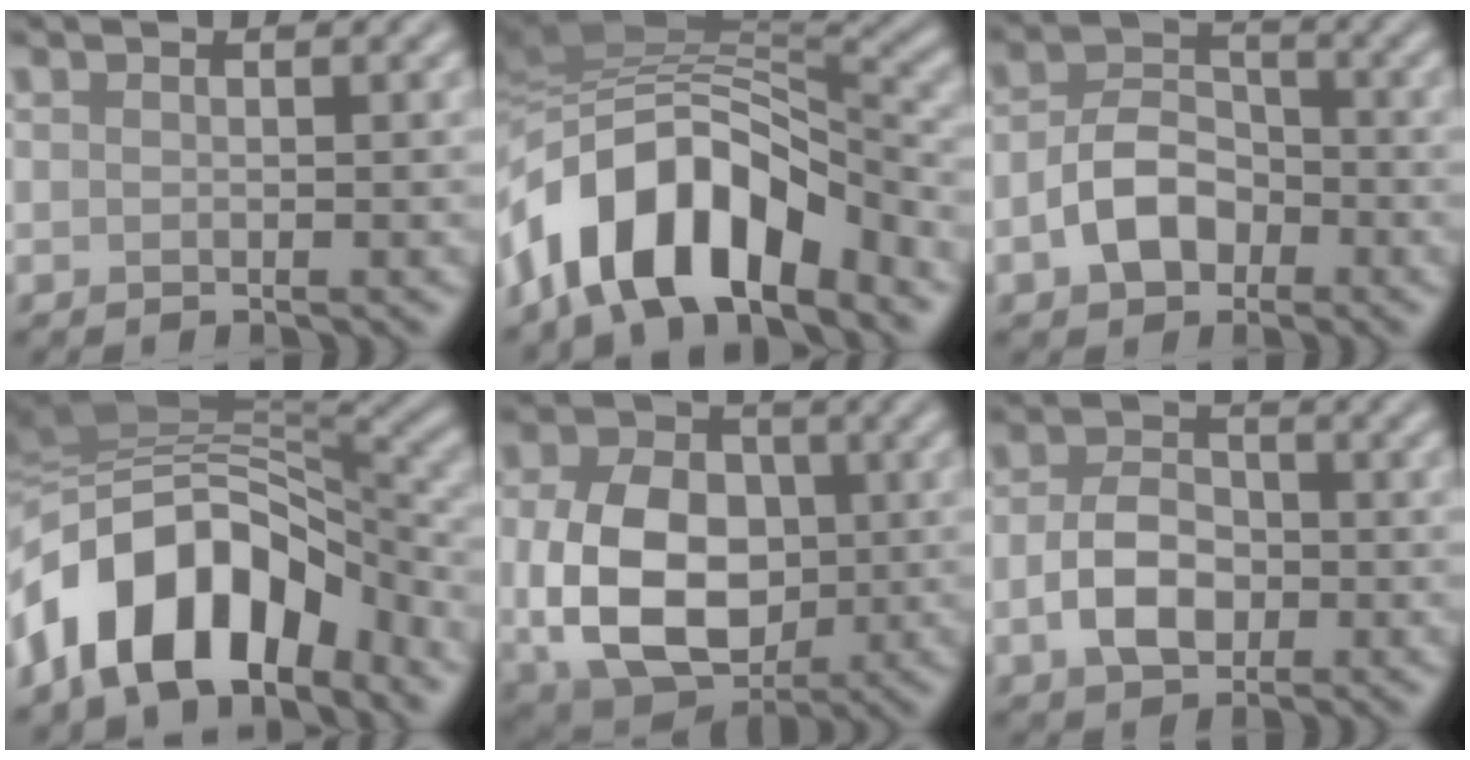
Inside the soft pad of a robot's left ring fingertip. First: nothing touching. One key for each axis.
{"total": 11.1, "fx": -5.9, "fy": 5.1, "fz": 7.9, "tx": -0.121, "ty": 0.016, "tz": -0.113}
{"total": 4.6, "fx": -1.7, "fy": 3.3, "fz": 2.8, "tx": -0.051, "ty": 0.006, "tz": -0.037}
{"total": 12.0, "fx": -5.7, "fy": 6.5, "fz": 8.4, "tx": -0.135, "ty": 0.017, "tz": -0.108}
{"total": 10.7, "fx": -0.5, "fy": 7.7, "fz": 7.4, "tx": -0.149, "ty": -0.012, "tz": -0.006}
{"total": 4.4, "fx": -0.9, "fy": 3.0, "fz": 3.0, "tx": -0.059, "ty": 0.001, "tz": -0.022}